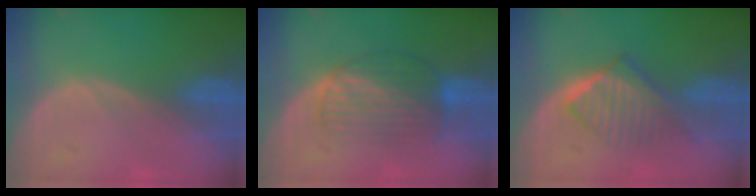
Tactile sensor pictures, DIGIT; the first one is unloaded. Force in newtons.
{"total": 7.1, "press": 6.6, "slide": 2.7}
{"total": 6.5, "press": 5.9, "slide": 2.7}